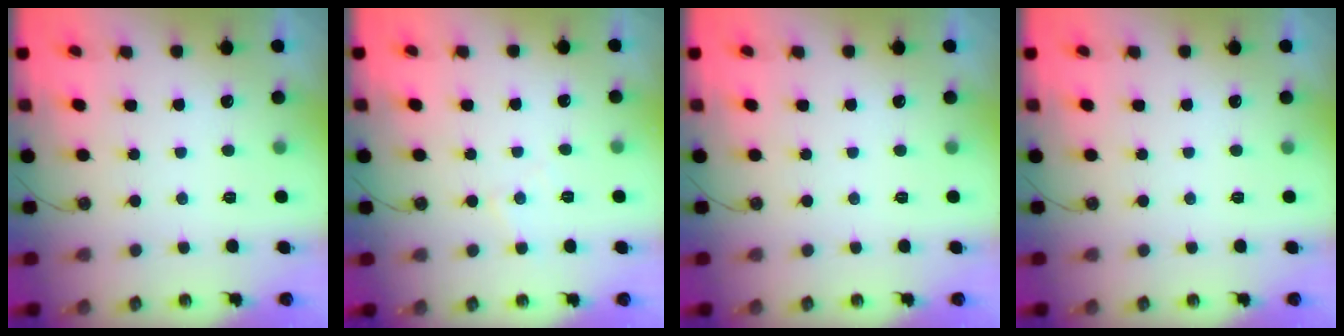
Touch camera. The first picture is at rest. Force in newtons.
{"total": 4.6, "press": 4.5, "slide": 0.8}
{"total": 0.0}
{"total": 0.0}